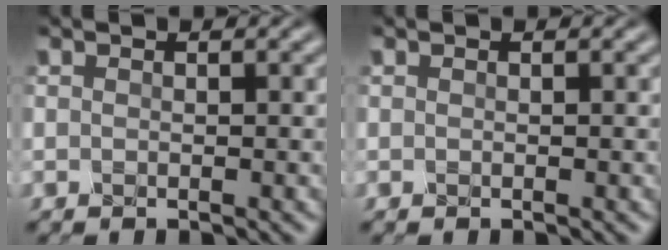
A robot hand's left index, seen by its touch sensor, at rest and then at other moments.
{"total": 0.0}